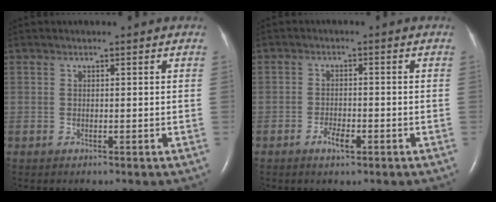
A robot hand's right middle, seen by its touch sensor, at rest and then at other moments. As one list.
[{"total": 2.5, "force": [-1.5, 0.8, 1.9], "torque": [-0.036, 0.001, -0.026]}]